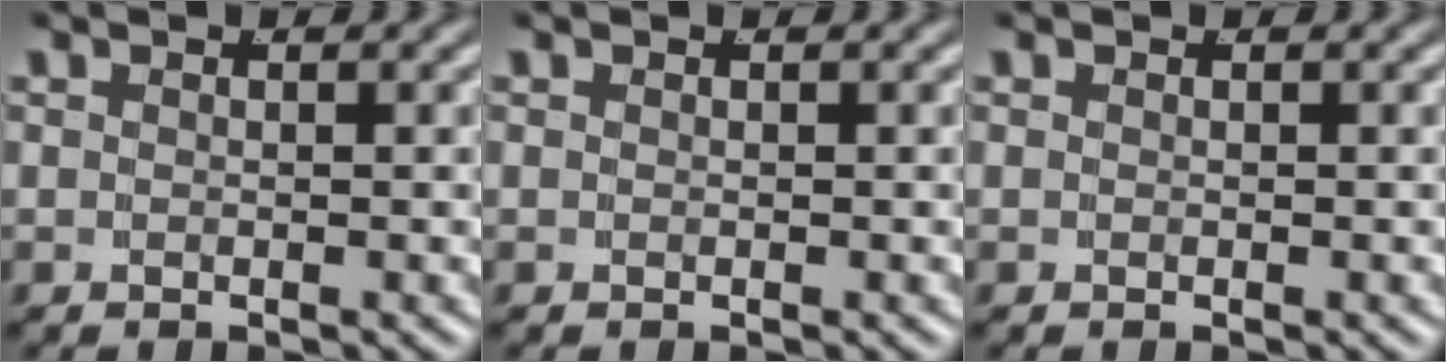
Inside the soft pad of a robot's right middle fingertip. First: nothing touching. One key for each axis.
{"total": 0.0}
{"total": 0.0}